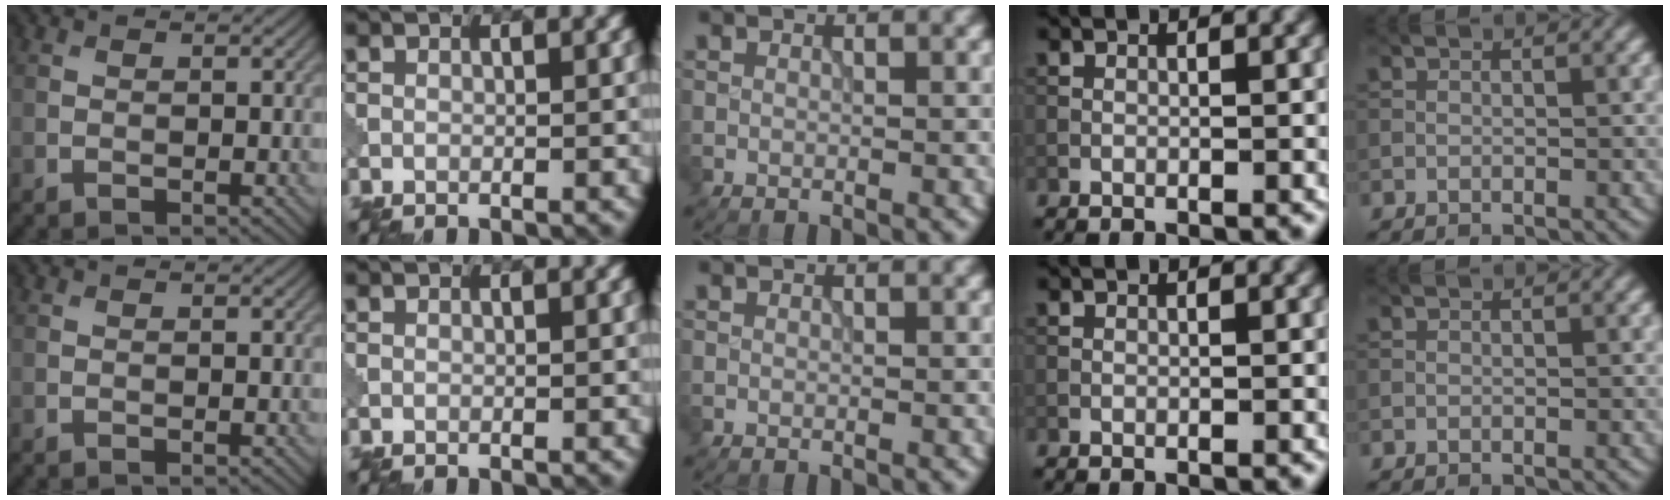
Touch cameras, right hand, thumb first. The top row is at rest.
{}